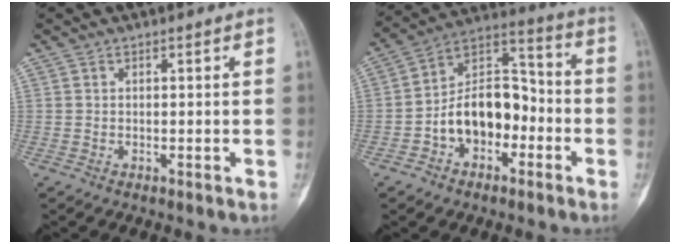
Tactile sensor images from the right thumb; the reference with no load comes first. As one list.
[{"total": 14.3, "force": [-4.2, 9.5, 9.9], "torque": [-0.131, 0.059, -0.078]}]